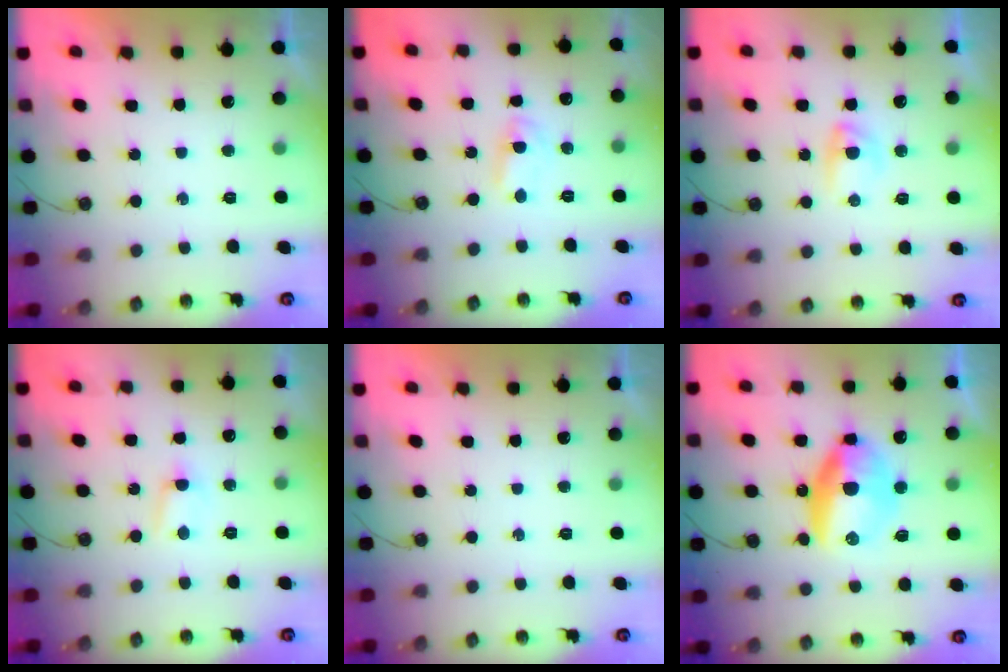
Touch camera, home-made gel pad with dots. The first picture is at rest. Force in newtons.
{"total": 1.7, "press": 1.7, "slide": 0.2}
{"total": 9.8, "press": 5.1, "slide": 8.4}
{"total": 3.7, "press": 3.7, "slide": 0.4}
{"total": 0.0}
{"total": 11.5, "press": 11.5, "slide": 0.7}